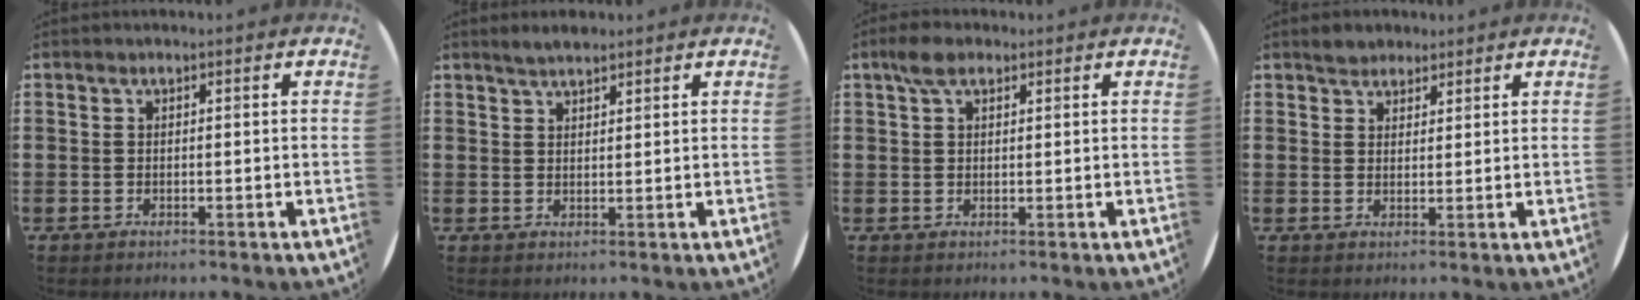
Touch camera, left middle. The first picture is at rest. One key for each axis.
{"total": 2.3, "fx": 2.1, "fy": 0.4, "fz": 0.7, "tx": -0.017, "ty": 0.005, "tz": 0.039}
{"total": 3.4, "fx": 2.2, "fy": 1.7, "fz": 2.0, "tx": -0.037, "ty": 0.005, "tz": 0.039}
{"total": 2.4, "fx": 2.2, "fy": 1.0, "fz": -0.1, "tx": 0.006, "ty": 0.004, "tz": 0.042}